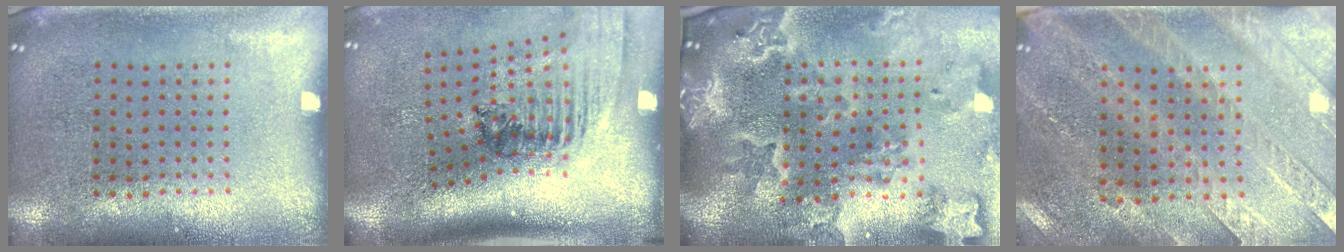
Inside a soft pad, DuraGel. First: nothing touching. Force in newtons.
{"total": 2.2, "press": 1.6, "slide": 1.6}
{"total": 4.6, "press": 3.7, "slide": 2.7}
{"total": 2.9, "press": 2.7, "slide": 1.3}